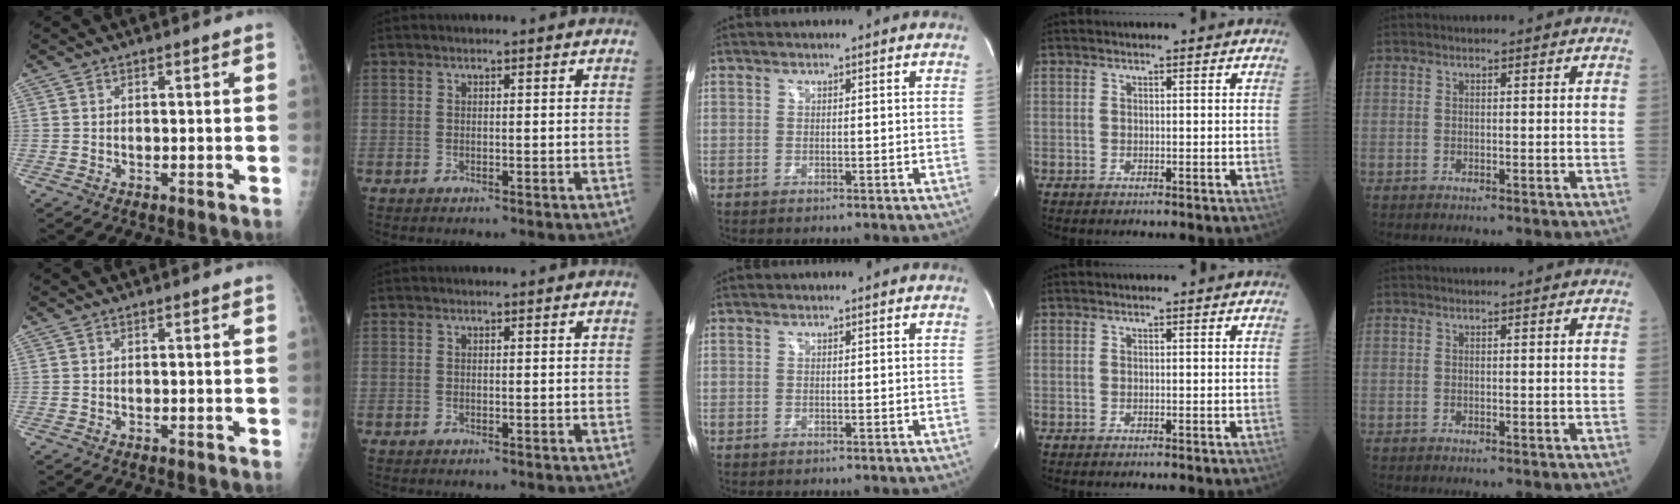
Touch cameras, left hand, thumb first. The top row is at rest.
{}